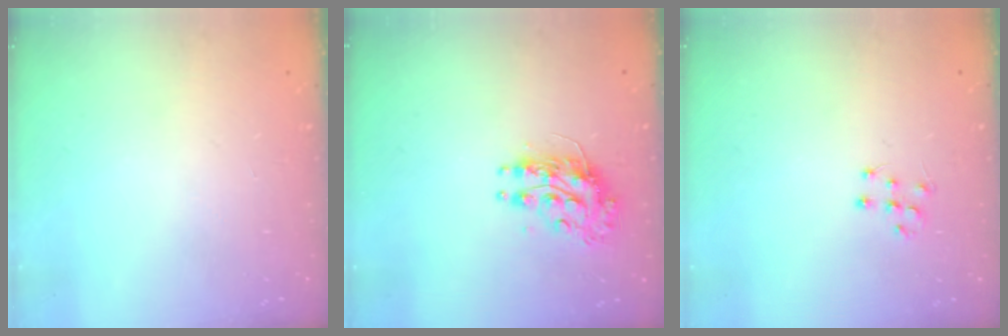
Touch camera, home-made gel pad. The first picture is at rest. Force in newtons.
{"total": 10.5, "press": 10.5, "slide": 0.3}
{"total": 6.1, "press": 6.1, "slide": 0.4}